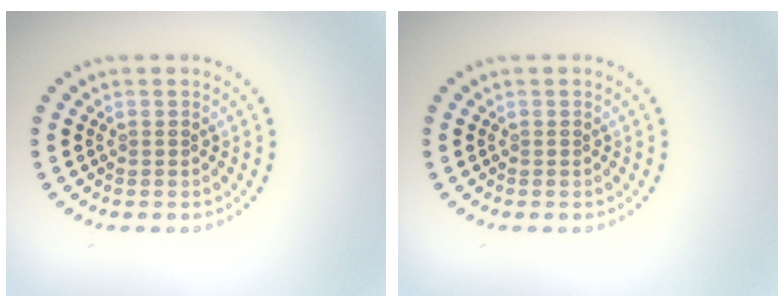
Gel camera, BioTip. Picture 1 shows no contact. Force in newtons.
{"total": 0.0}